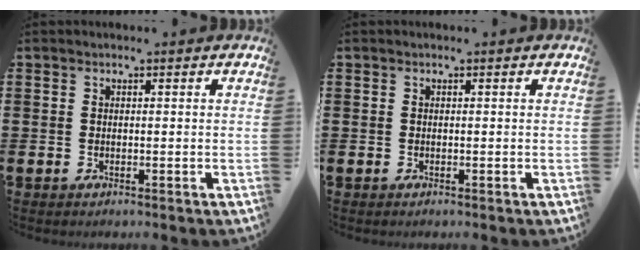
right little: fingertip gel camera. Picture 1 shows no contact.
{"total": 0.0}